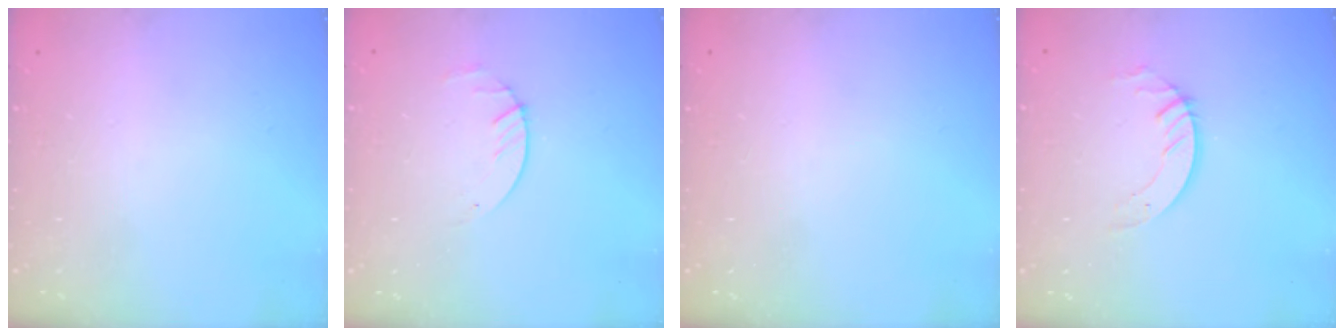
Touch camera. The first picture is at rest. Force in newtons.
{"total": 1.7, "press": 1.6, "slide": 0.2}
{"total": 0.0}
{"total": 2.8, "press": 2.8, "slide": 0.2}